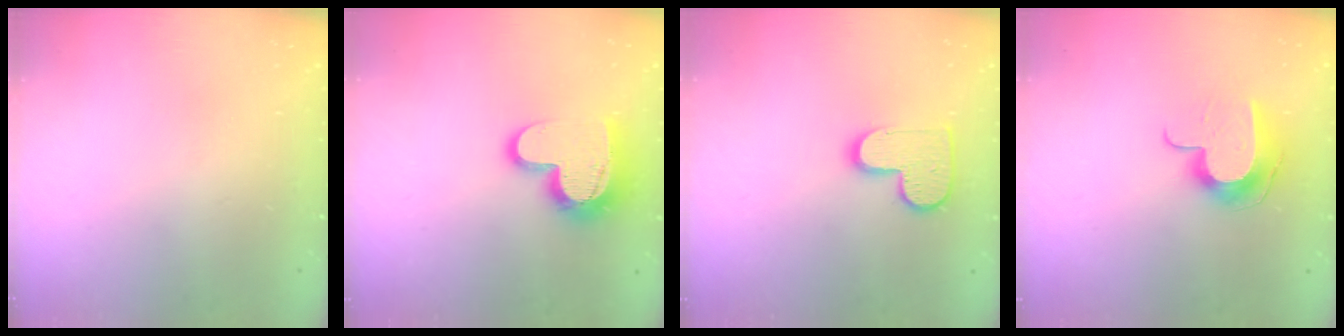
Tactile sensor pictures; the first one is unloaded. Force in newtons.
{"total": 14.7, "press": 14.6, "slide": 1.1}
{"total": 11.5, "press": 11.4, "slide": 0.6}
{"total": 11.8, "press": 11.8, "slide": 0.7}